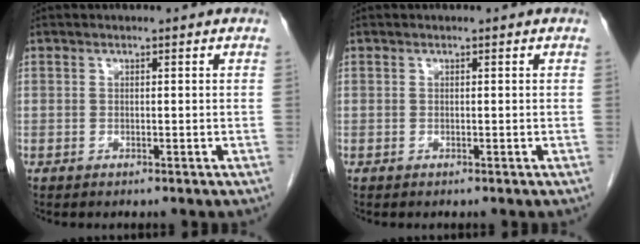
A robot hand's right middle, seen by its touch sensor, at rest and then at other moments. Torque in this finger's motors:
{"motor_torque": [0.49, -0.40, 0.05, 0.01]}